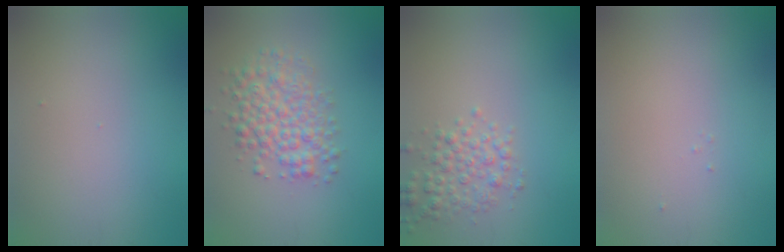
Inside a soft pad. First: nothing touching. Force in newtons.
{"total": 4.6, "press": 4.6, "slide": 0.2}
{"total": 2.7, "press": 2.7, "slide": 0.0}
{"total": 0.0}